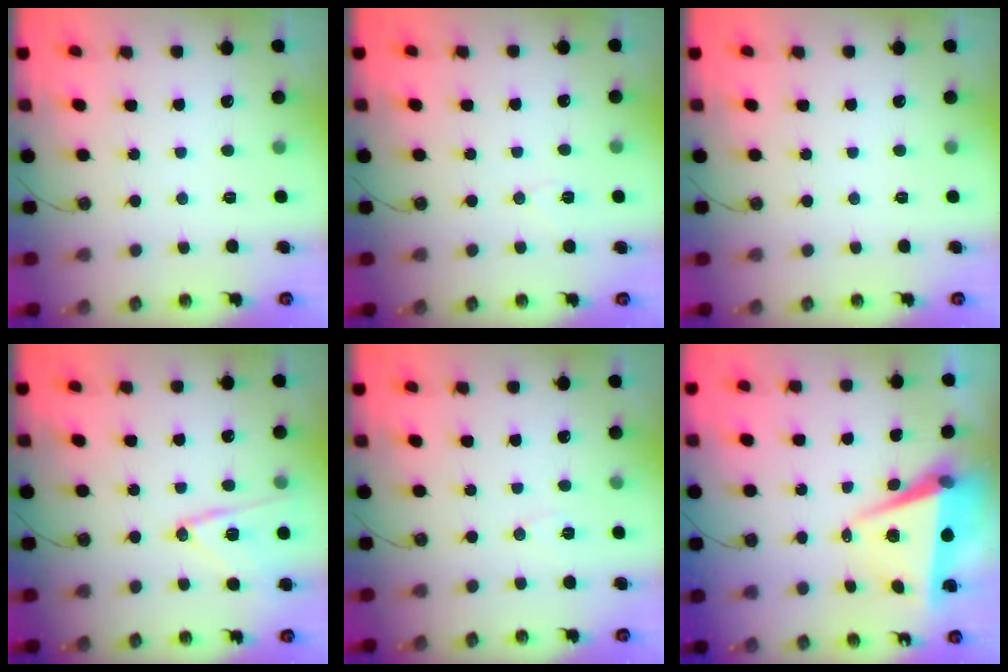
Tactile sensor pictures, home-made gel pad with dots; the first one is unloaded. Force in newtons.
{"total": 5.6, "press": 5.4, "slide": 1.5}
{"total": 0.0}
{"total": 12.3, "press": 12.0, "slide": 2.9}
{"total": 5.5, "press": 4.5, "slide": 3.3}
{"total": 7.3, "press": 6.1, "slide": 4.1}